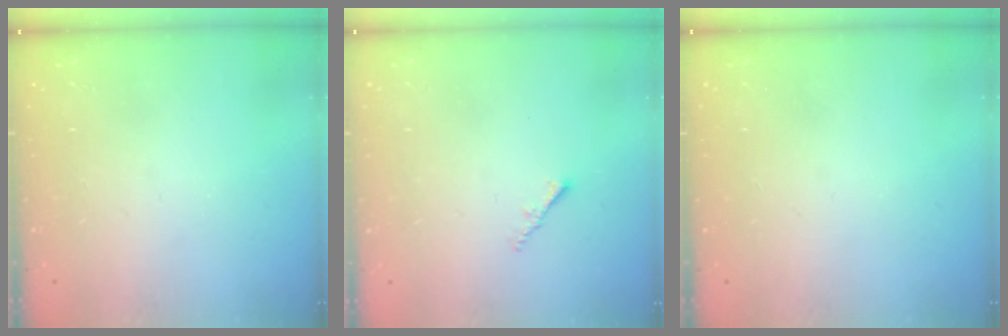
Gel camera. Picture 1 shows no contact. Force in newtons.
{"total": 1.0, "press": 1.0, "slide": 0.4}
{"total": 0.0}